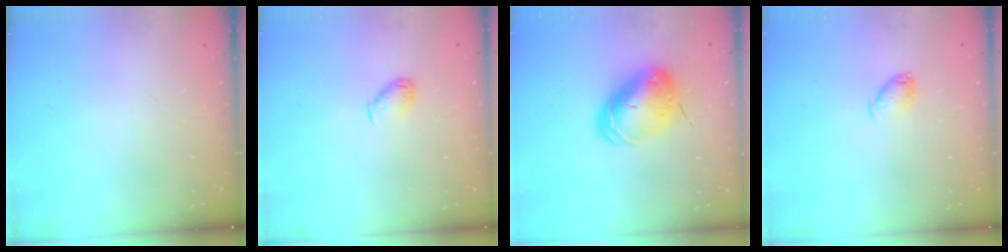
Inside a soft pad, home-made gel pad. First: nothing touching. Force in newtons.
{"total": 5.8, "press": 5.7, "slide": 1.0}
{"total": 11.2, "press": 11.0, "slide": 1.8}
{"total": 5.9, "press": 5.8, "slide": 0.9}